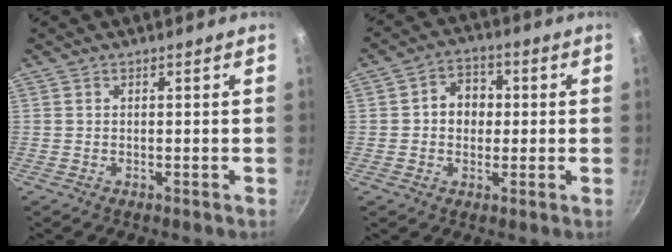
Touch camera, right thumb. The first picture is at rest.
{"total": 6.7, "force": [0.4, 5.6, 3.7], "torque": [-0.023, 0.010, -0.003]}